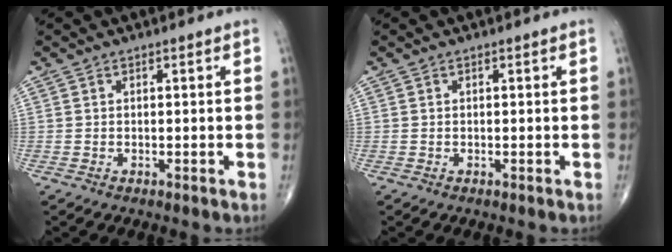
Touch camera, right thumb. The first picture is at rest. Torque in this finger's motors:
{"motor_torque": [0.03, 0.03, -0.02, -0.02, 0.00]}